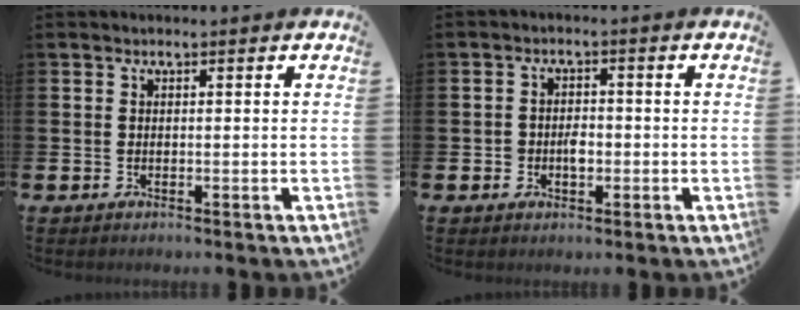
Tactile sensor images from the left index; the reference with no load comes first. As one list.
[{"total": 2.3, "force": [-0.6, 1.8, 1.3], "torque": [-0.011, -0.002, -0.017]}]